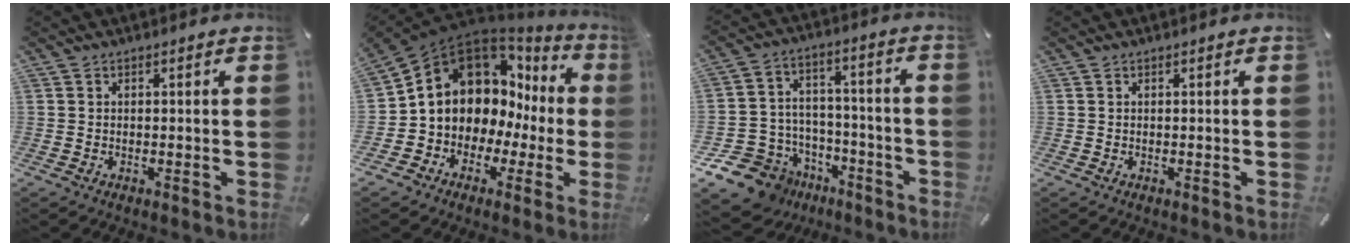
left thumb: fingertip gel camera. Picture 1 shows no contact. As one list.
[{"total": 11.2, "force": [5.0, 9.0, 4.3], "torque": [-0.084, -0.059, 0.098]}, {"total": 12.7, "force": [-7.3, 9.9, 2.8], "torque": [-0.059, 0.041, -0.123]}, {"total": 0.0}]